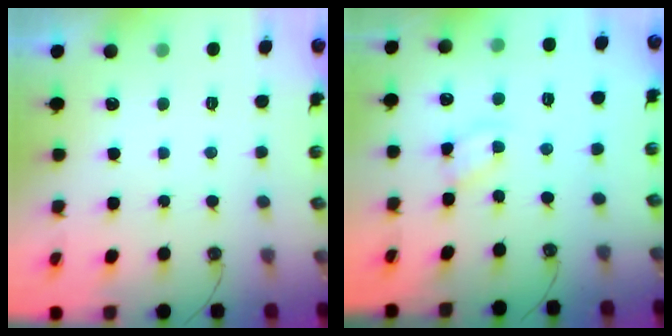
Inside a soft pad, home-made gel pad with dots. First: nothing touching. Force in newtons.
{"total": 3.7, "press": 3.7, "slide": 0.5}